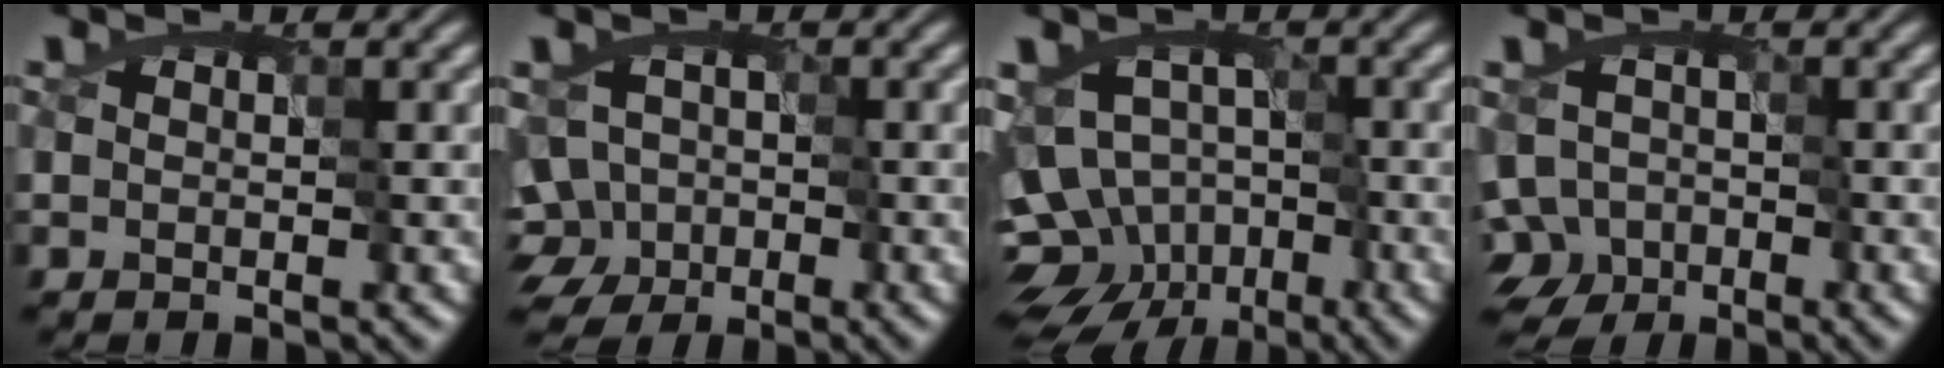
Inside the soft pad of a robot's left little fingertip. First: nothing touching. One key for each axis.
{"total": 6.5, "fx": -2.6, "fy": 5.4, "fz": 2.5, "tx": -0.035, "ty": 0.008, "tz": -0.073}
{"total": 8.1, "fx": -4.5, "fy": 5.6, "fz": 3.8, "tx": -0.020, "ty": 0.006, "tz": -0.079}
{"total": 4.9, "fx": -2.5, "fy": 3.7, "fz": 2.0, "tx": -0.022, "ty": -0.006, "tz": -0.045}